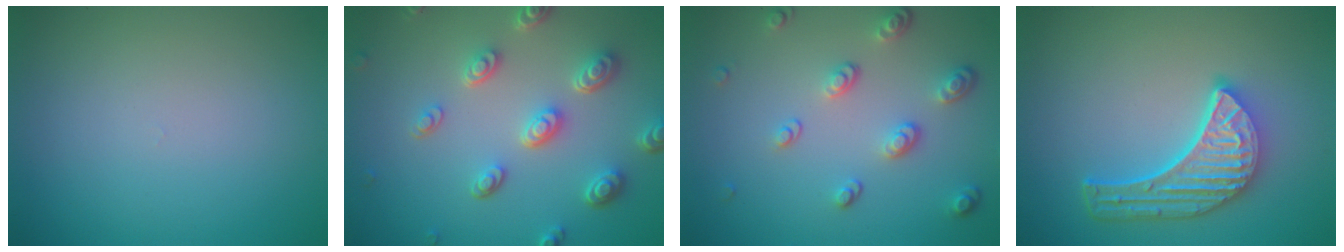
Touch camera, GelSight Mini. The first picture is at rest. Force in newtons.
{"total": 5.1, "press": 3.8, "slide": 3.4}
{"total": 3.4, "press": 2.6, "slide": 2.2}
{"total": 5.7, "press": 4.4, "slide": 3.6}